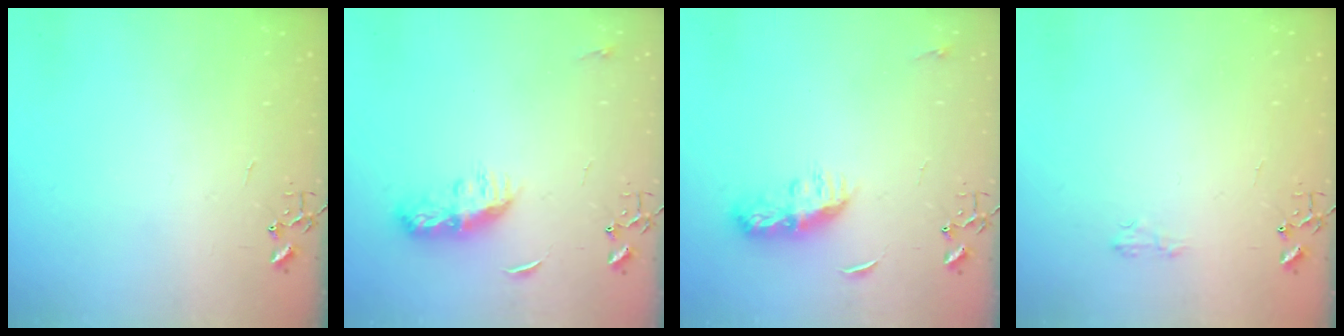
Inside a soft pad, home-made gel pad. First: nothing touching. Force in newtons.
{"total": 9.4, "press": 9.4, "slide": 0.3}
{"total": 9.4, "press": 9.4, "slide": 0.3}
{"total": 5.2, "press": 5.2, "slide": 0.7}